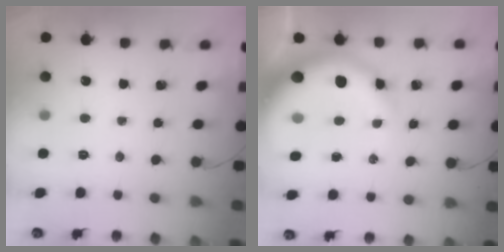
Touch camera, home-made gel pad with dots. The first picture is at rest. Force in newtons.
{"total": 10.0, "press": 9.5, "slide": 3.0}